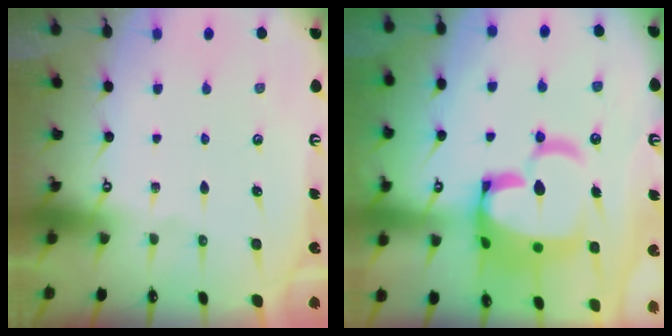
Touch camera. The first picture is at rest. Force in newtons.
{"total": 15.9, "press": 15.8, "slide": 1.8}